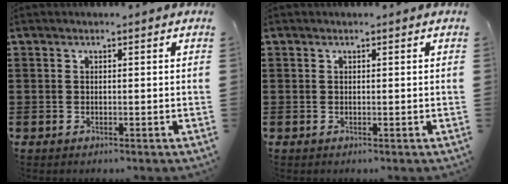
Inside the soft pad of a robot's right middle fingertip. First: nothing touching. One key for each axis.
{"total": 0.0}